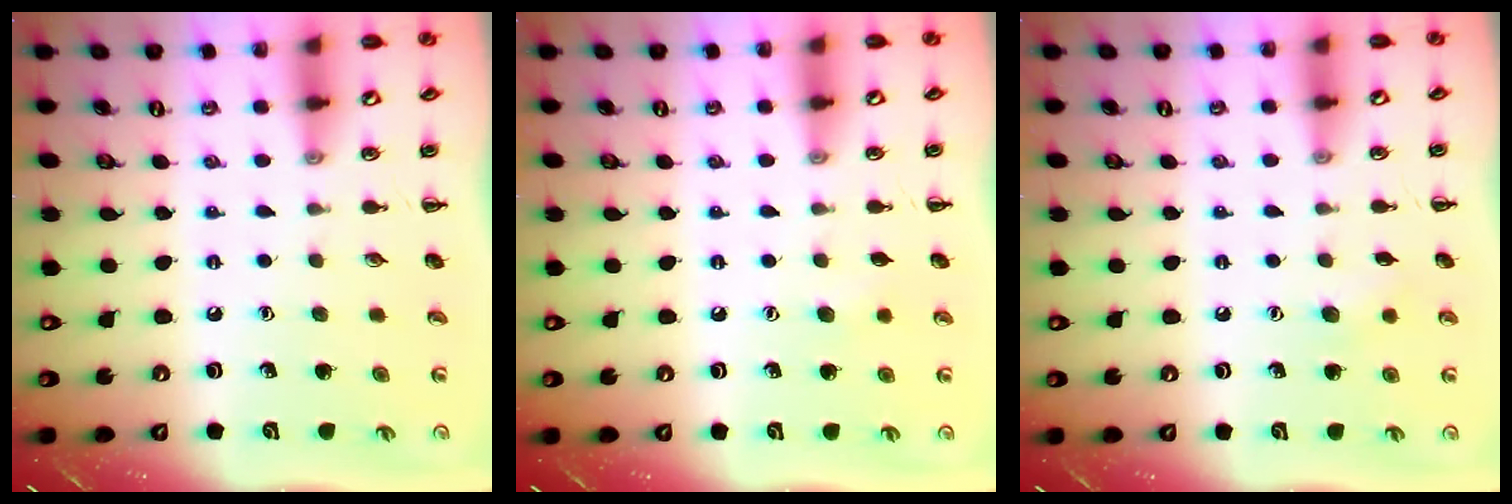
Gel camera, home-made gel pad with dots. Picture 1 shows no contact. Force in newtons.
{"total": 4.4, "press": 4.2, "slide": 1.1}
{"total": 4.8, "press": 4.7, "slide": 1.0}